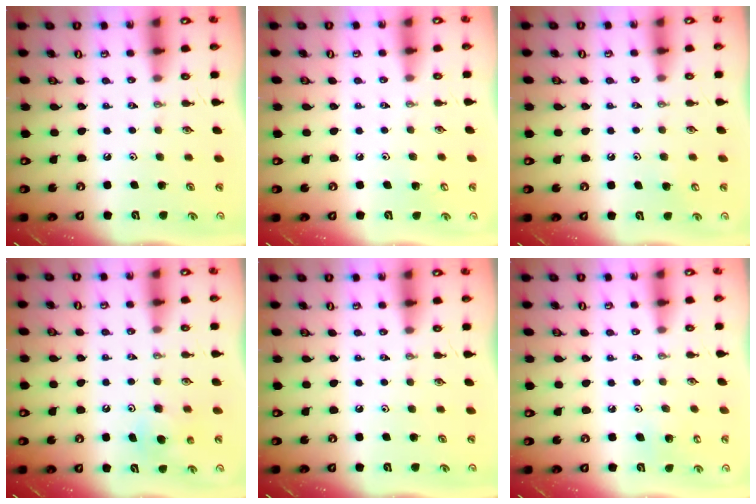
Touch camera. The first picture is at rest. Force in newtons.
{"total": 3.3, "press": 3.3, "slide": 0.2}
{"total": 3.1, "press": 3.0, "slide": 0.2}
{"total": 5.2, "press": 5.2, "slide": 0.4}
{"total": 0.0}
{"total": 4.4, "press": 4.4, "slide": 0.3}